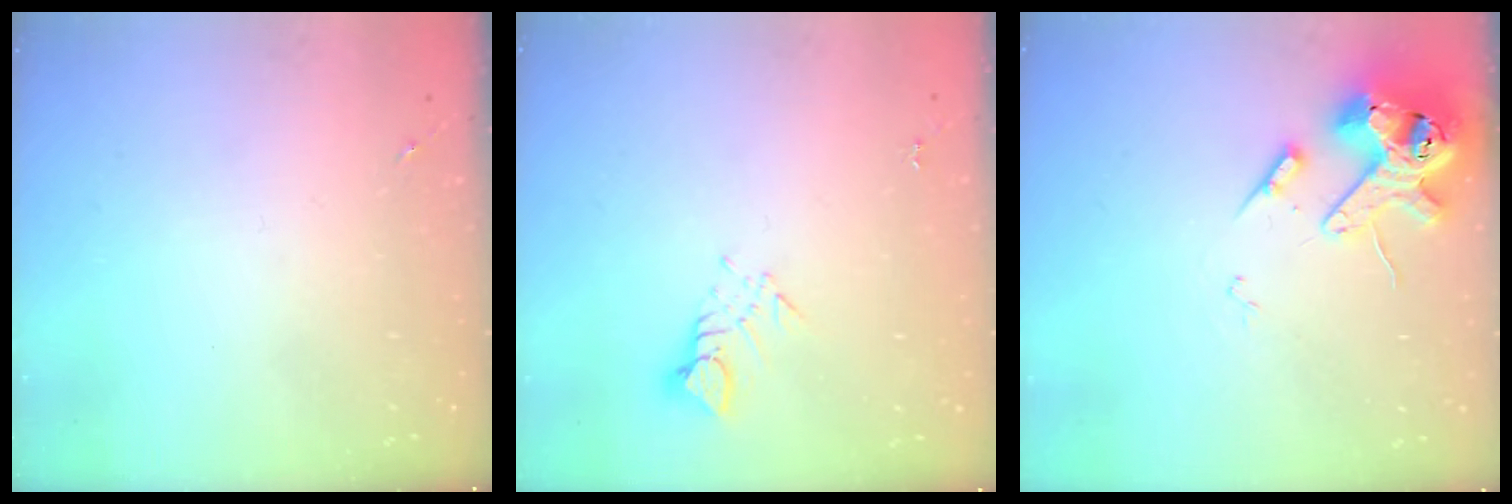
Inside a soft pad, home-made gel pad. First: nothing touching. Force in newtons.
{"total": 3.5, "press": 3.5, "slide": 0.3}
{"total": 15.0, "press": 14.9, "slide": 2.1}